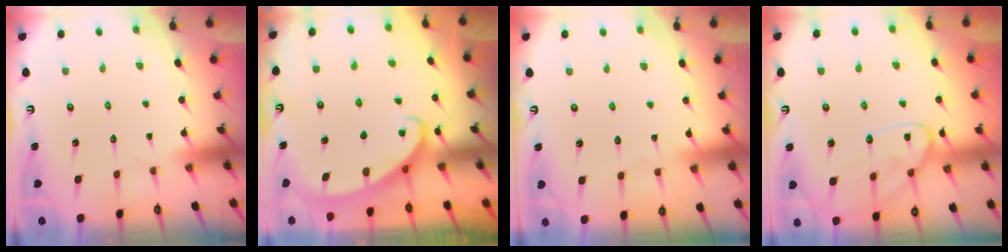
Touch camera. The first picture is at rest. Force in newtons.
{"total": 2.6, "press": 2.5, "slide": 0.4}
{"total": 1.0, "press": 1.0, "slide": 0.2}
{"total": 13.2, "press": 13.2, "slide": 1.0}